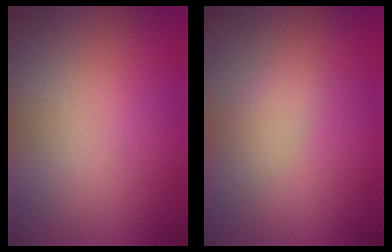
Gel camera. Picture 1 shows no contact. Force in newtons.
{"total": 2.0, "press": 2.0, "slide": 0.1}